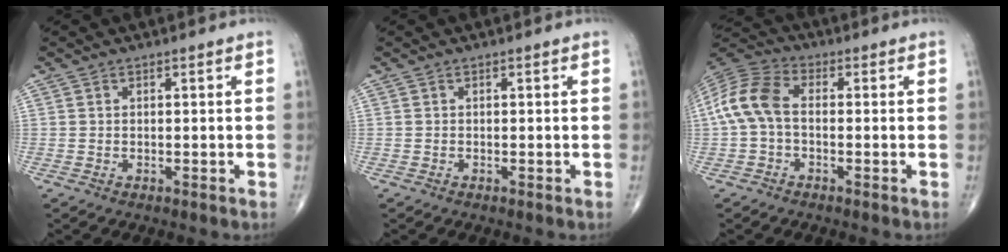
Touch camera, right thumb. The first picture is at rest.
{"total": 0.0}
{"total": 9.9, "force": [-0.2, 6.2, 7.7], "torque": [-0.165, 0.029, -0.015]}